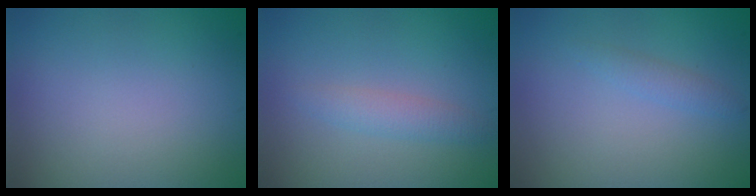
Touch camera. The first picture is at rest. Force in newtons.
{"total": 1.7, "press": 1.7, "slide": 0.1}
{"total": 1.2, "press": 1.2, "slide": 0.0}